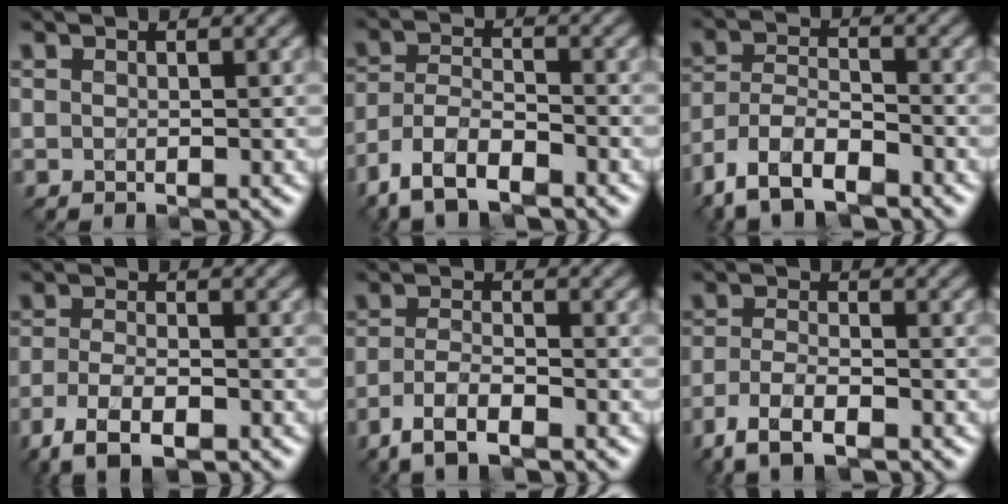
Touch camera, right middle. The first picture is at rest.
{"total": 6.8, "force": [-4.9, 2.7, 3.9], "torque": [-0.076, -0.006, -0.101]}
{"total": 7.7, "force": [-5.6, 3.1, 4.3], "torque": [-0.084, -0.007, -0.113]}
{"total": 5.1, "force": [-3.3, 2.0, 3.4], "torque": [-0.072, -0.009, -0.066]}
{"total": 4.1, "force": [-2.8, 1.2, 2.8], "torque": [-0.059, -0.006, -0.059]}
{"total": 4.9, "force": [-3.4, 1.6, 3.0], "torque": [-0.066, -0.008, -0.071]}